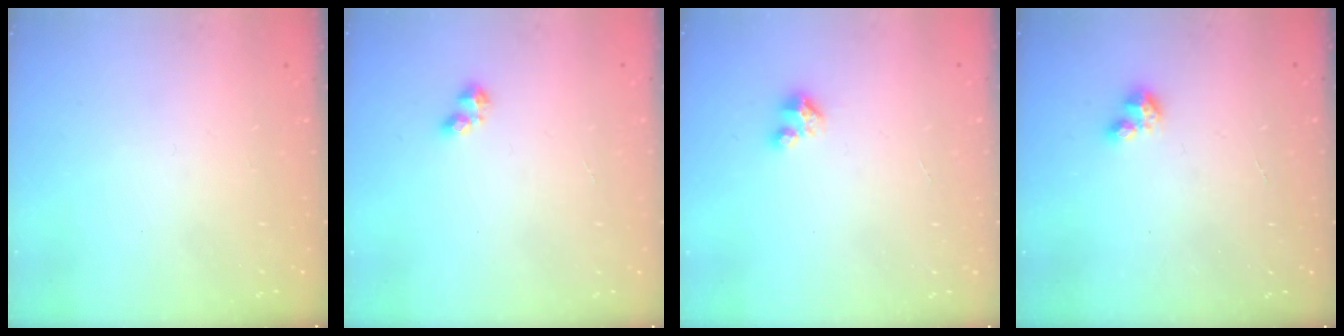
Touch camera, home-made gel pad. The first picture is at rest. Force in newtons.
{"total": 2.6, "press": 2.5, "slide": 0.5}
{"total": 2.5, "press": 2.5, "slide": 0.3}
{"total": 2.6, "press": 2.6, "slide": 0.2}